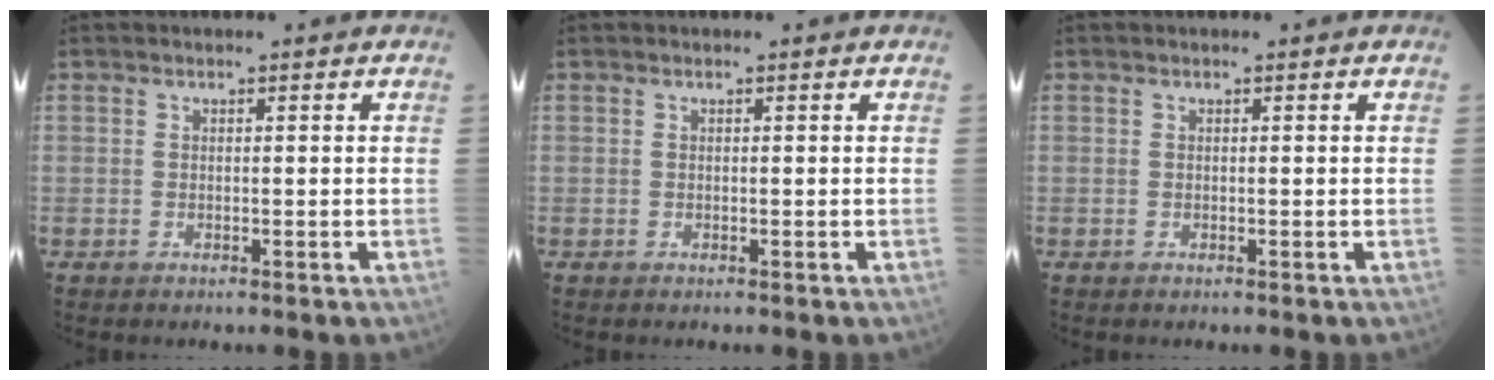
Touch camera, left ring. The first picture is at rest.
{"total": 0.0}
{"total": 0.0}